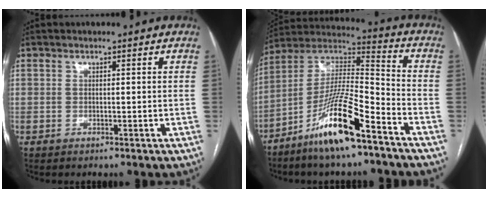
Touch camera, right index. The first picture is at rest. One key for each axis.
{"total": 15.9, "fx": -9.9, "fy": 1.8, "fz": 12.3, "tx": -0.240, "ty": -0.003, "tz": -0.181}